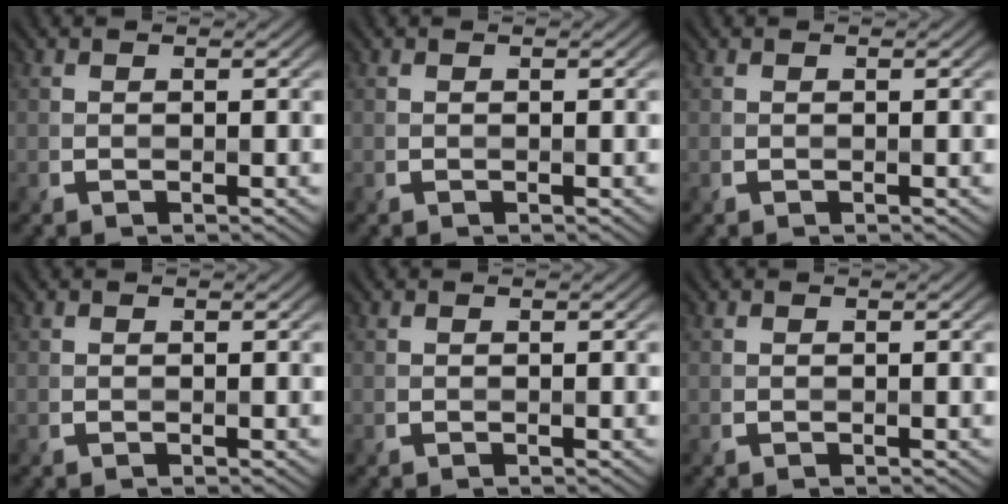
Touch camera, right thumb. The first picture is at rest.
{"total": 0.0}
{"total": 0.0}
{"total": 0.0}
{"total": 0.0}
{"total": 0.0}